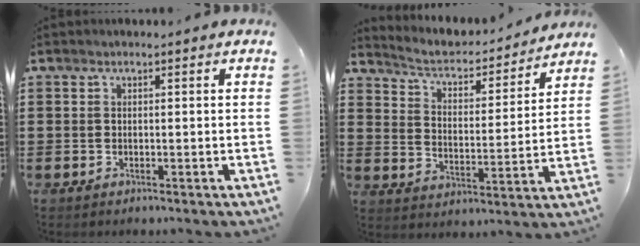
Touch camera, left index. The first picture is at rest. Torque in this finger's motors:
{"motor_torque": [1.07, -1.07, 0.11, 0.05]}